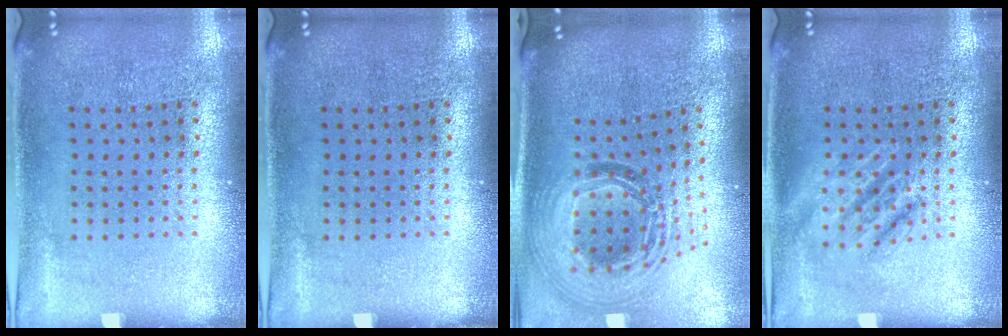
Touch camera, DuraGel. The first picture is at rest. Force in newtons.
{"total": 0.0}
{"total": 1.8, "press": 1.5, "slide": 1.0}
{"total": 2.3, "press": 2.2, "slide": 0.3}